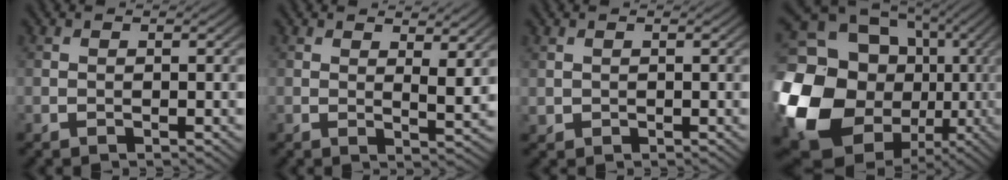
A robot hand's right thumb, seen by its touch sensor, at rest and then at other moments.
{"total": 3.7, "force": [1.9, 1.1, 3.0], "torque": [-0.052, -0.009, 0.035]}
{"total": 1.0, "force": [0.7, 0.7, 0.2], "torque": [-0.007, -0.002, 0.018]}
{"total": 23.4, "force": [-2.3, 19.3, 13.0], "torque": [-0.316, -0.042, -0.060]}